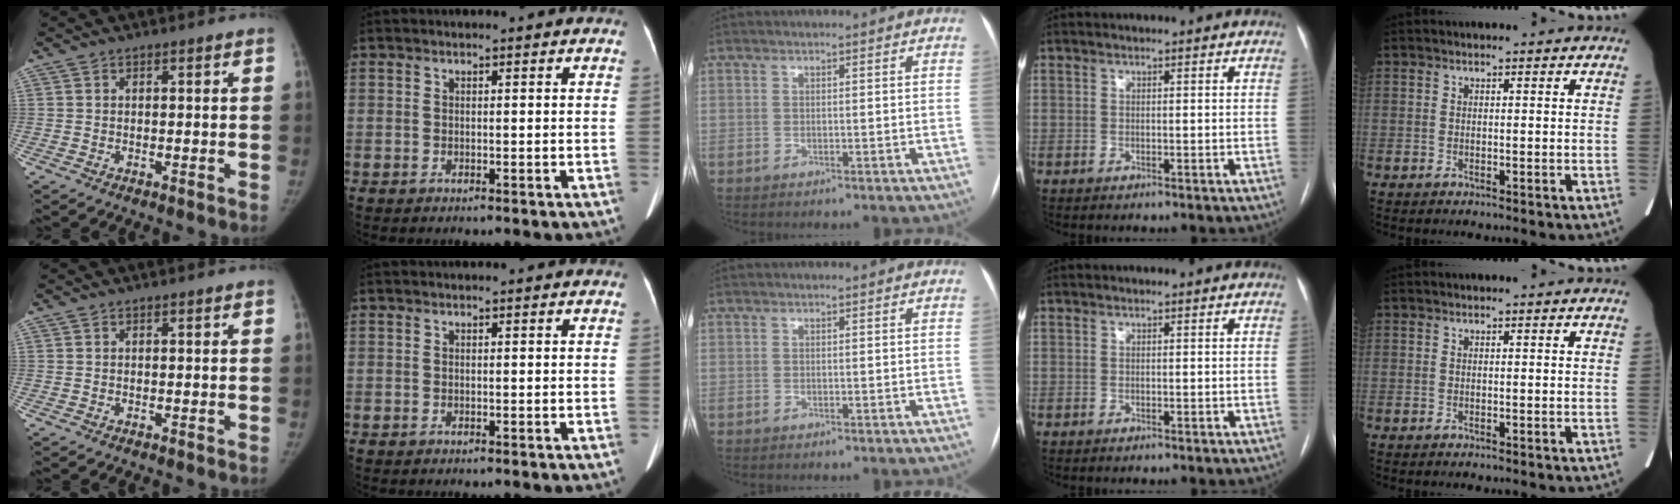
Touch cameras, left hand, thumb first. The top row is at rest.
{}